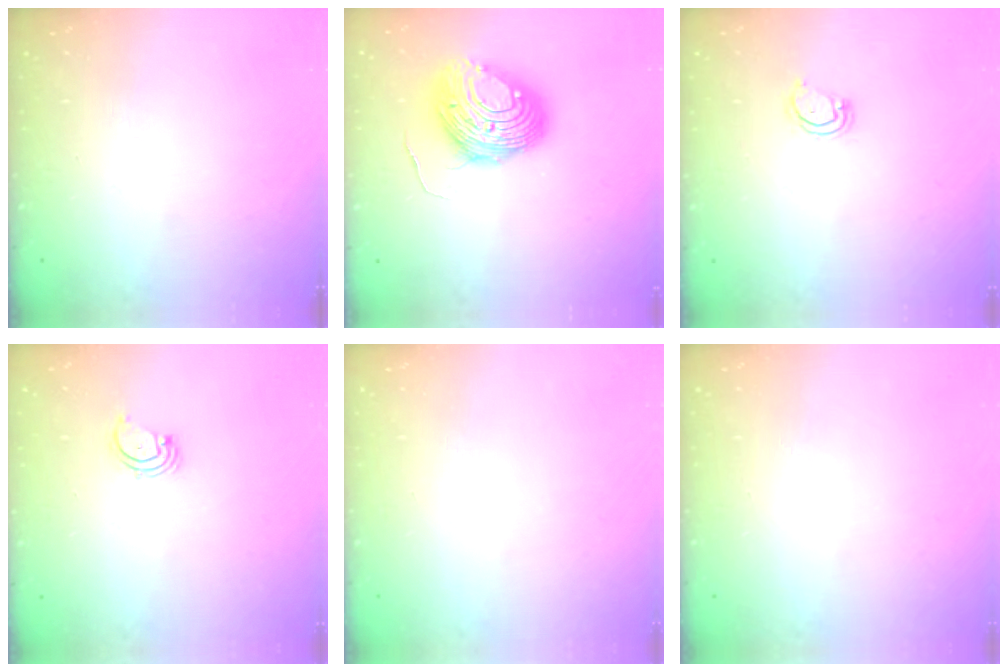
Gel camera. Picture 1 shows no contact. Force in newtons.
{"total": 11.8, "press": 11.7, "slide": 1.2}
{"total": 2.9, "press": 2.9, "slide": 0.3}
{"total": 1.7, "press": 1.6, "slide": 0.2}
{"total": 0.0}
{"total": 0.0}